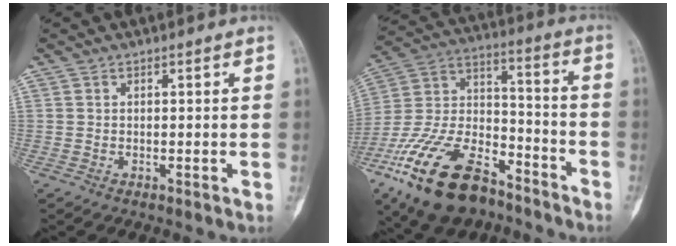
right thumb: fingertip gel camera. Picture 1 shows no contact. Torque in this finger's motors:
{"motor_torque": [3.16, 1.67, 1.51, -1.27, 0.70]}